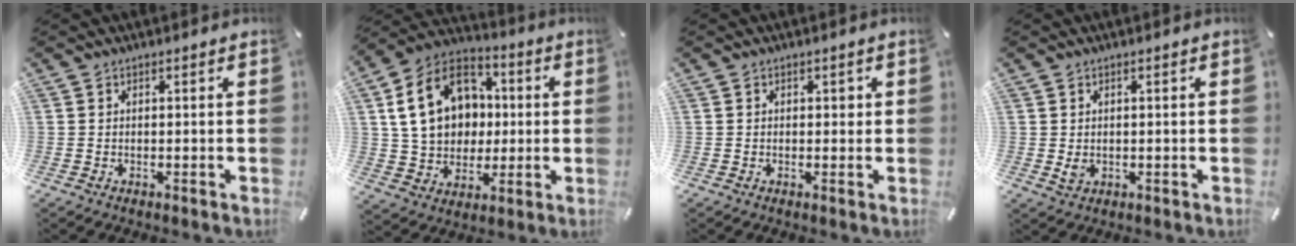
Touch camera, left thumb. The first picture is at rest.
{"total": 19.3, "force": [2.8, 15.7, 10.8], "torque": [-0.207, 0.008, 0.059]}
{"total": 1.1, "force": [0.2, 0.9, 0.6], "torque": [-0.004, 0.003, -0.001]}
{"total": 2.0, "force": [-0.1, 1.6, 1.3], "torque": [-0.031, -0.001, -0.004]}